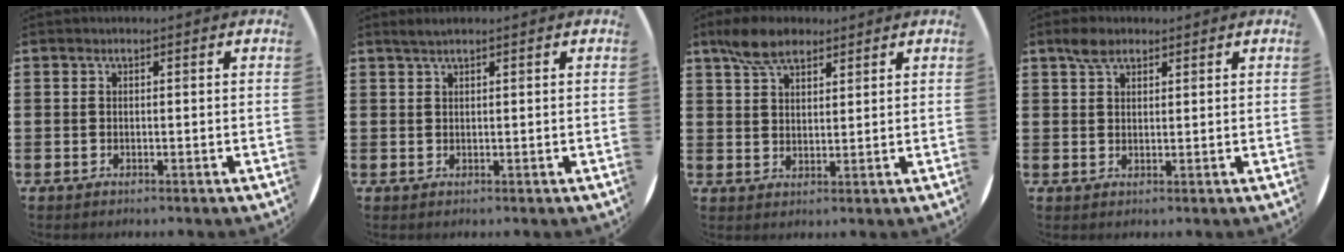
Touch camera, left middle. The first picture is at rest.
{"total": 1.2, "force": [1.0, 0.0, 0.7], "torque": [-0.014, 0.002, 0.019]}
{"total": 6.1, "force": [4.7, 2.9, 2.6], "torque": [-0.065, 0.003, 0.089]}
{"total": 3.0, "force": [2.2, 1.5, 1.3], "torque": [-0.020, 0.004, 0.040]}